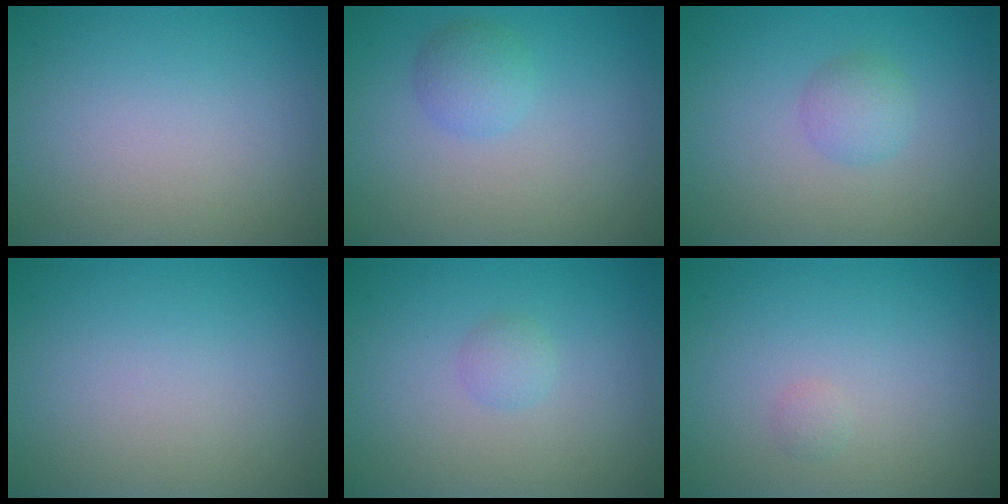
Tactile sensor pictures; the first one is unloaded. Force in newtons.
{"total": 2.1, "press": 2.1, "slide": 0.2}
{"total": 1.8, "press": 1.8, "slide": 0.0}
{"total": 0.0}
{"total": 1.0, "press": 1.0, "slide": 0.1}
{"total": 0.6, "press": 0.6, "slide": 0.0}